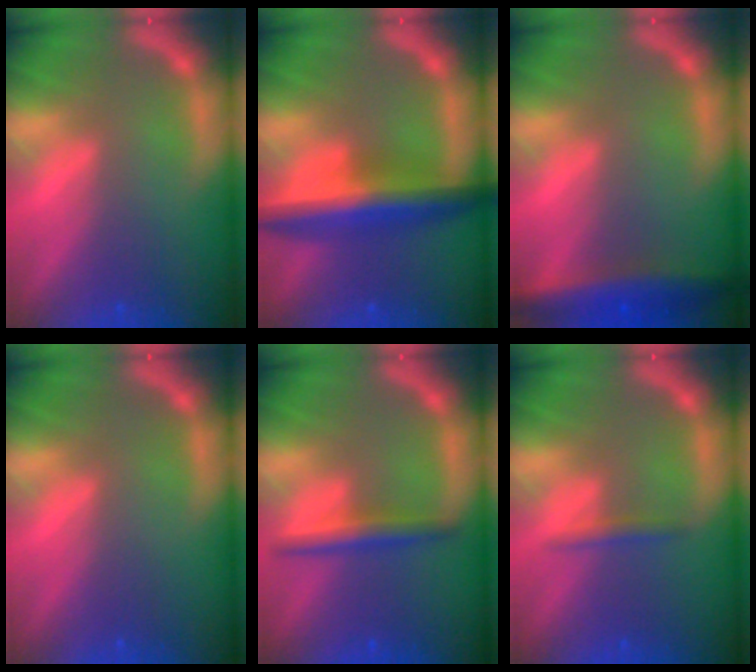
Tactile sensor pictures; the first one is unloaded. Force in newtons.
{"total": 7.1}
{"total": 5.5}
{"total": 0.0}
{"total": 3.0}
{"total": 1.4}